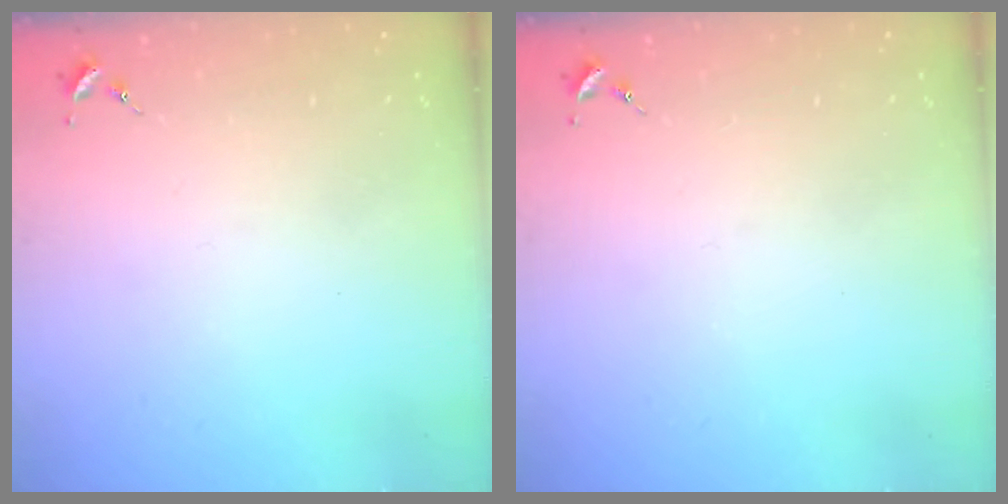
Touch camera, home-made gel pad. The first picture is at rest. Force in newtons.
{"total": 0.0}